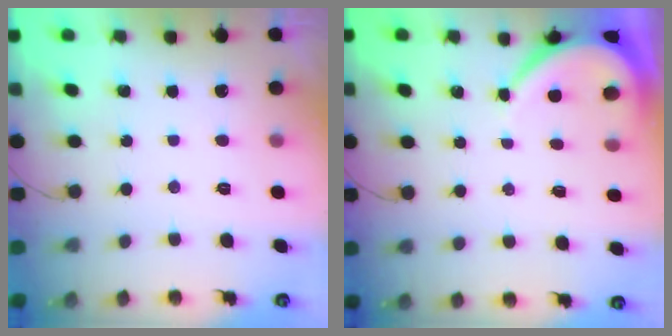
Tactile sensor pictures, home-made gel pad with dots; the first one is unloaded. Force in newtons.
{"total": 5.9, "press": 5.9, "slide": 0.7}